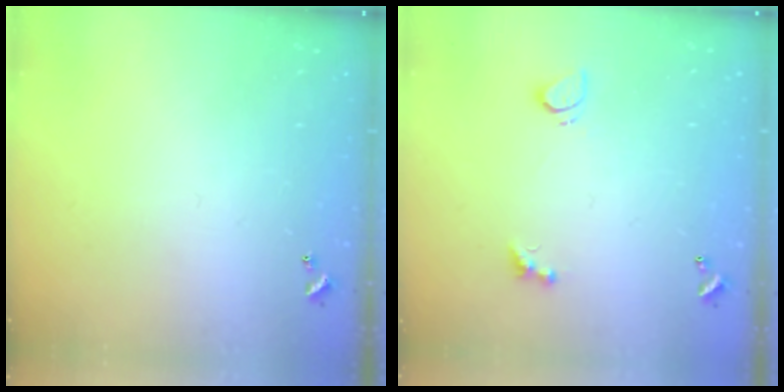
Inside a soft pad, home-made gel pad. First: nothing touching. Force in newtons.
{"total": 3.1, "press": 2.8, "slide": 1.3}